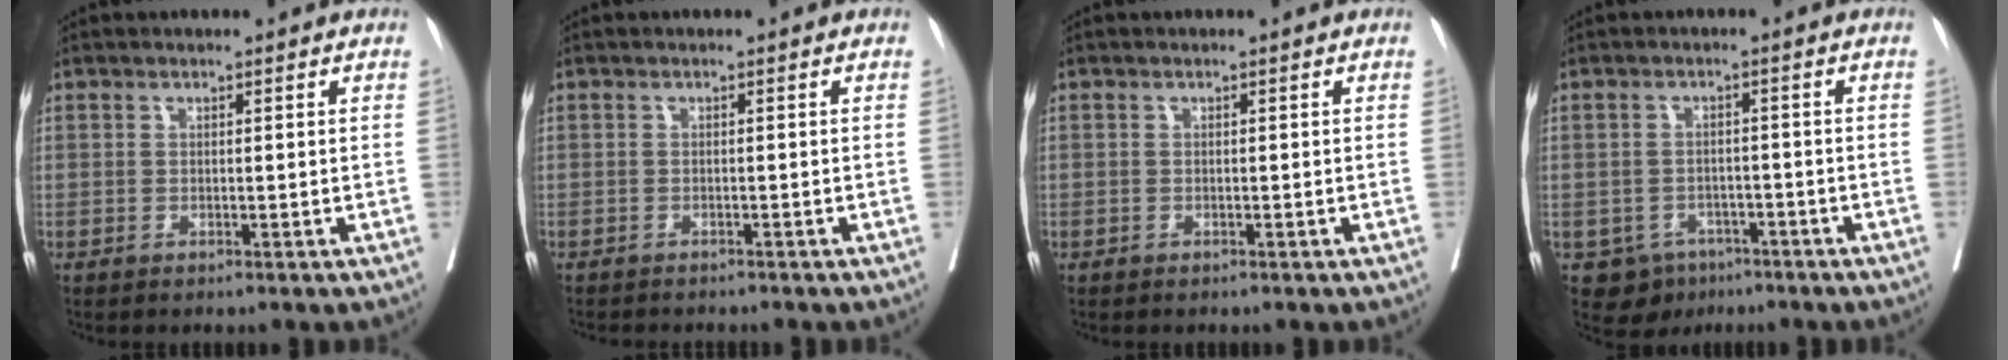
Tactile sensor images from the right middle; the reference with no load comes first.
{"total": 4.3, "force": [-3.9, 1.0, 1.5], "torque": [-0.021, -0.005, -0.051]}
{"total": 0.6, "force": [-0.3, 0.5, -0.1], "torque": [0.002, 0.007, -0.006]}
{"total": 4.8, "force": [-2.9, 3.7, 1.1], "torque": [-0.011, 0.007, -0.036]}